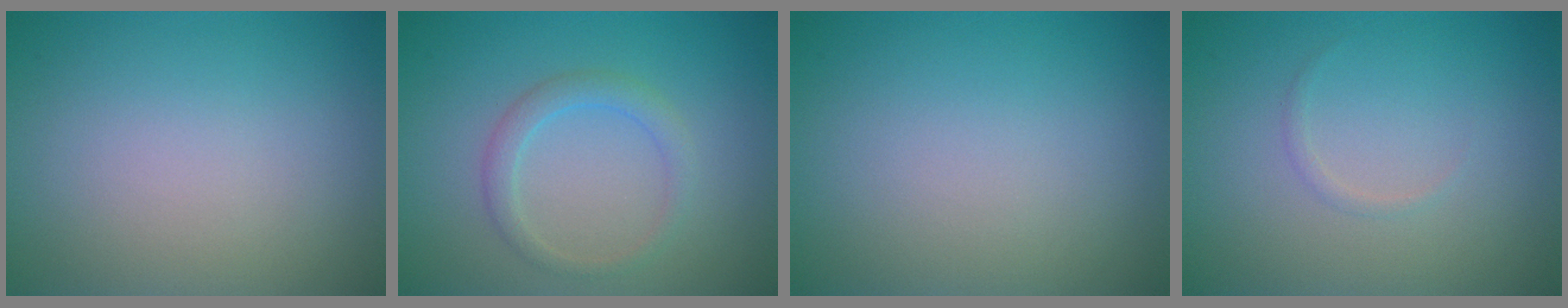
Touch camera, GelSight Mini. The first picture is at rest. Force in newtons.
{"total": 1.9, "press": 1.9, "slide": 0.1}
{"total": 0.0}
{"total": 0.5, "press": 0.5, "slide": 0.0}